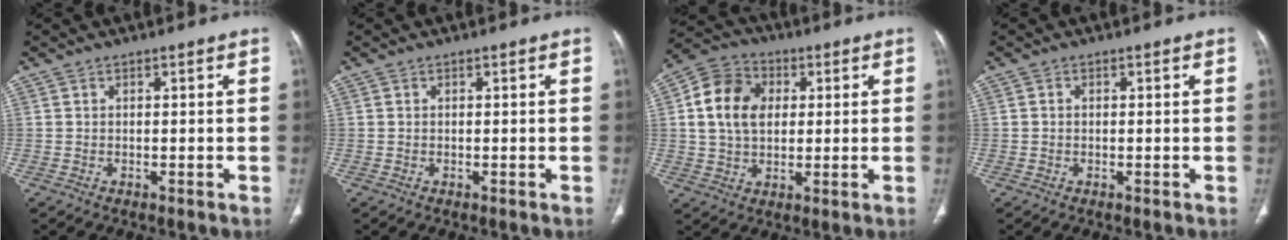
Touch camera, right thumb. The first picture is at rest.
{"total": 0.0}
{"total": 12.4, "force": [2.3, 9.2, 8.1], "torque": [-0.133, 0.011, 0.033]}
{"total": 0.5, "force": [0.0, 0.5, 0.3], "torque": [-0.002, 0.002, -0.002]}